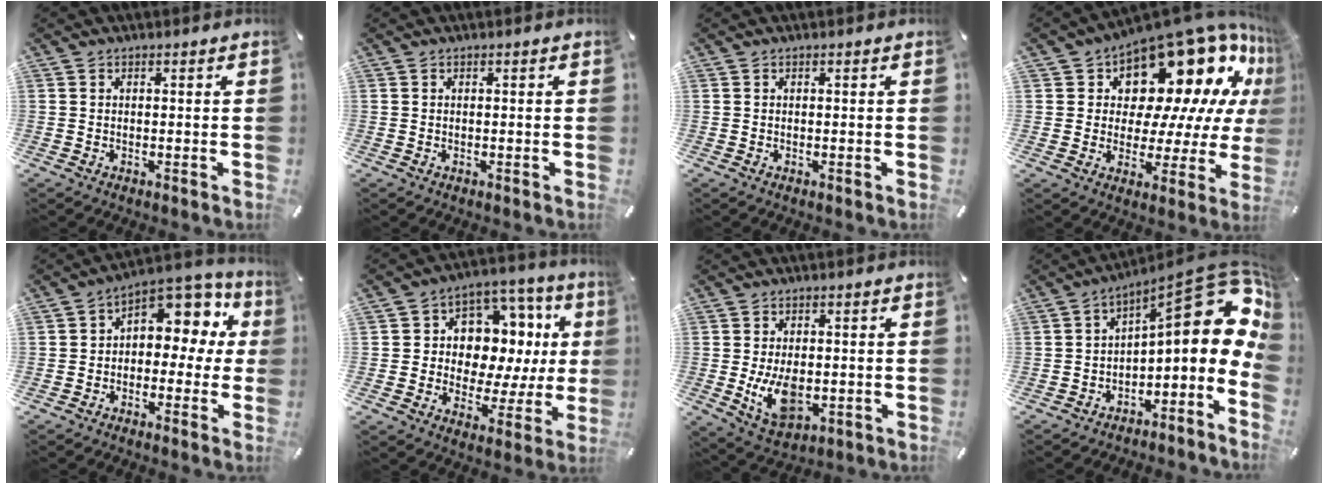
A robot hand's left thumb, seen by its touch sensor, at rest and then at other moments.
{"total": 0.0}
{"total": 0.0}
{"total": 20.3, "force": [12.9, 10.9, 11.3], "torque": [-0.159, -0.105, 0.221]}
{"total": 8.2, "force": [3.2, 5.7, 5.0], "torque": [-0.068, -0.030, 0.055]}
{"total": 11.7, "force": [3.8, 9.3, 6.1], "torque": [-0.080, -0.050, 0.073]}
{"total": 9.2, "force": [-0.9, 5.7, 7.1], "torque": [-0.143, -0.008, -0.015]}
{"total": 18.9, "force": [7.2, 8.3, 15.3], "torque": [-0.183, -0.063, 0.120]}